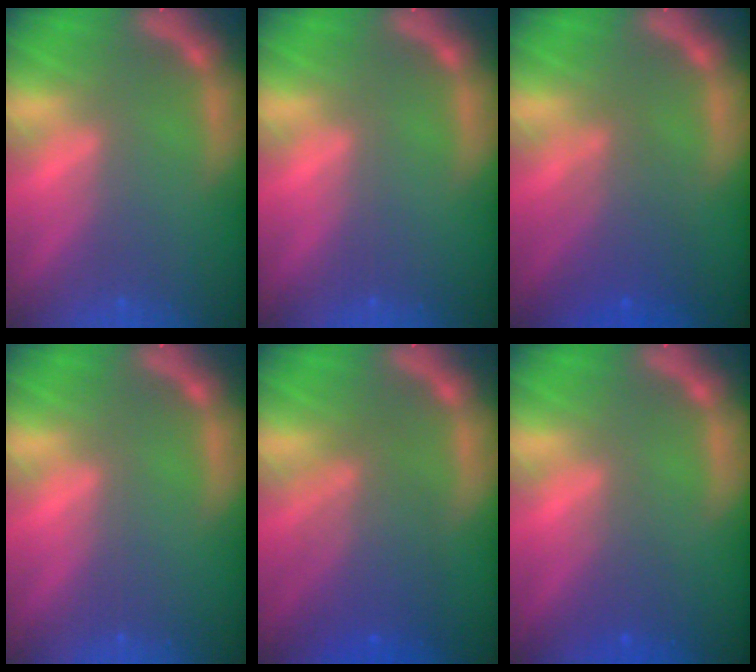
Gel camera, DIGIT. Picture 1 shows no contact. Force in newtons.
{"total": 0.0}
{"total": 4.1}
{"total": 0.0}
{"total": 6.0}
{"total": 1.9}